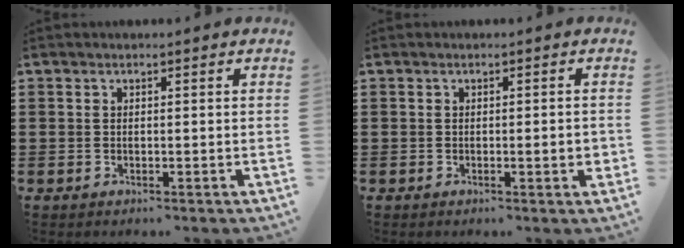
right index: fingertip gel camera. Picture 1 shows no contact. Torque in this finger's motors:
{"motor_torque": [1.37, 0.31, 0.08, 0.04]}